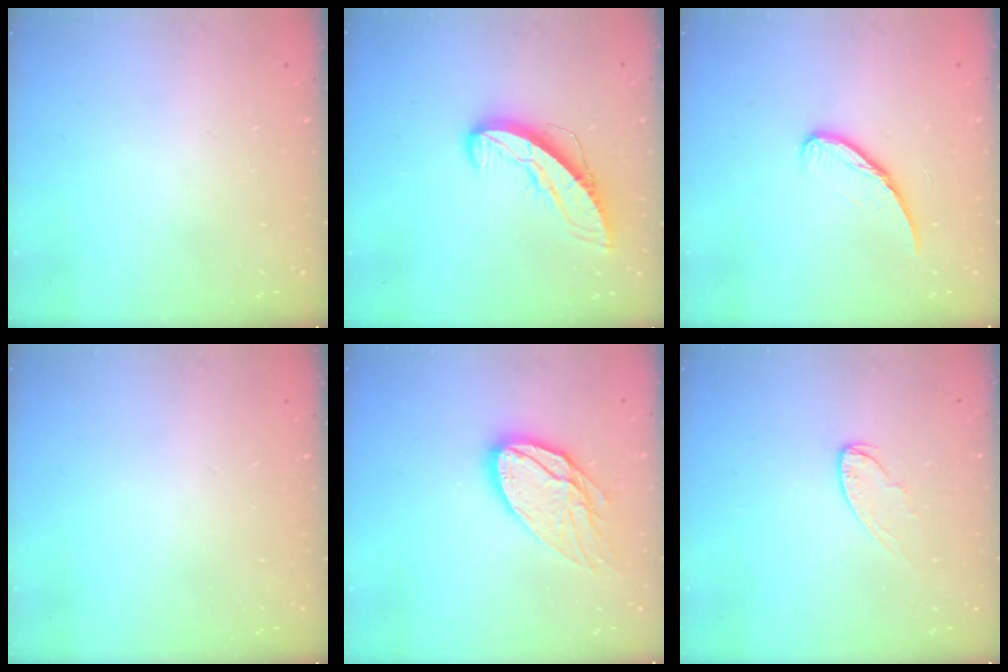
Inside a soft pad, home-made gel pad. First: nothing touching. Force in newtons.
{"total": 8.7, "press": 8.7, "slide": 1.0}
{"total": 7.1, "press": 7.0, "slide": 0.6}
{"total": 0.0}
{"total": 15.3, "press": 15.2, "slide": 1.3}
{"total": 5.9, "press": 5.9, "slide": 0.2}